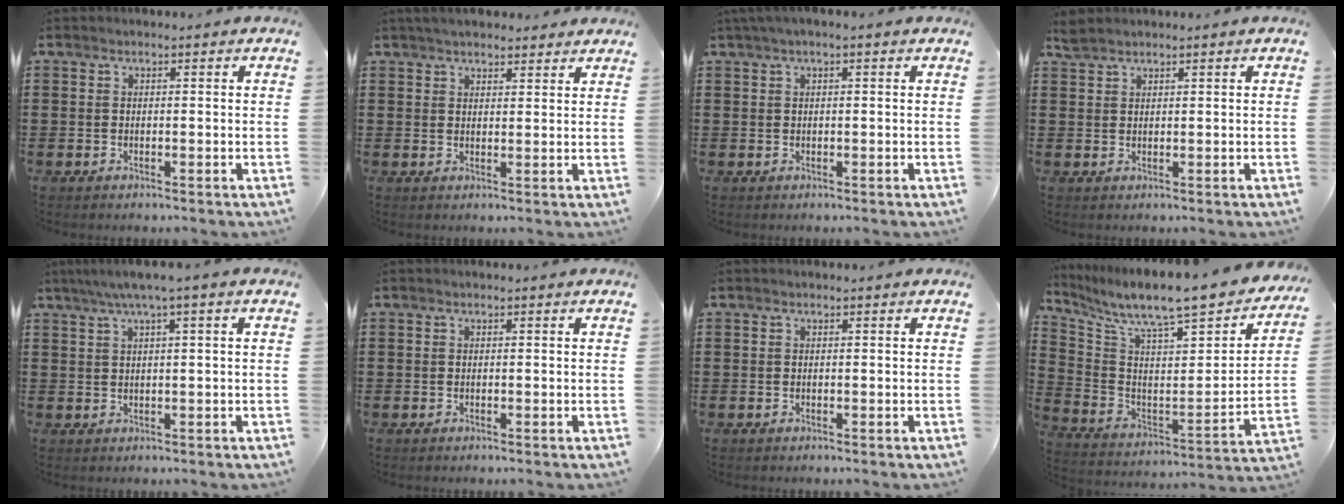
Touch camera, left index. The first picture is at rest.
{"total": 2.9, "force": [2.8, 0.5, 0.6], "torque": [-0.019, -0.001, 0.053]}
{"total": 1.2, "force": [0.2, 0.1, 1.2], "torque": [-0.020, 0.000, 0.005]}
{"total": 1.7, "force": [1.6, 0.3, 0.5], "torque": [-0.013, 0.001, 0.032]}
{"total": 2.7, "force": [0.9, -0.4, 2.5], "torque": [-0.047, -0.004, 0.013]}
{"total": 0.0}
{"total": 0.0}
{"total": 8.9, "force": [7.6, 1.2, 4.4], "torque": [-0.105, -0.072, 0.119]}